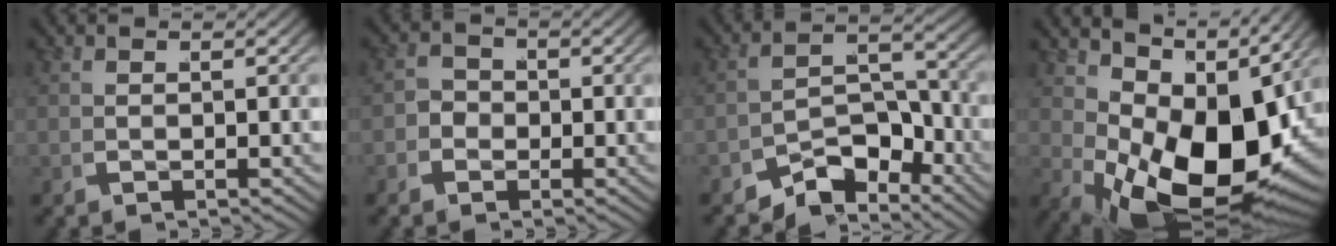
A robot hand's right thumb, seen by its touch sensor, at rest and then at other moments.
{"total": 2.7, "force": [-1.1, 2.4, 0.6], "torque": [-0.017, -0.005, -0.027]}
{"total": 6.3, "force": [-4.5, 3.0, 3.2], "torque": [-0.051, -0.019, -0.074]}
{"total": 17.0, "force": [-0.7, 9.9, 13.8], "torque": [-0.233, -0.047, 0.020]}